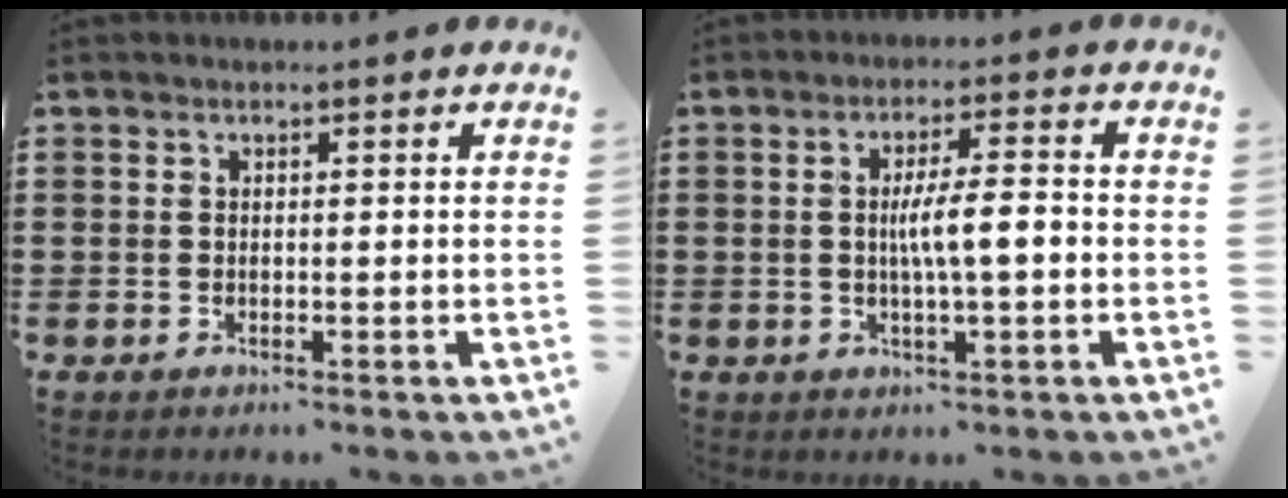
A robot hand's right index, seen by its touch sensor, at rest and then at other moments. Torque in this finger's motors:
{"motor_torque": [1.37, -0.14, 0.23, 0.18]}